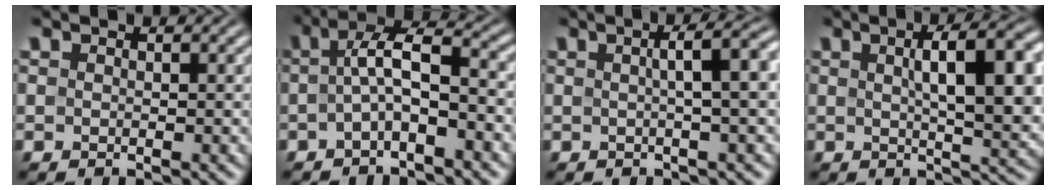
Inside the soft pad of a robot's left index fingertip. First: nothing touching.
{"total": 4.4, "force": [-0.5, 1.4, 4.2], "torque": [-0.074, 0.014, -0.016]}
{"total": 6.0, "force": [1.1, 1.6, 5.7], "torque": [-0.054, 0.019, 0.013]}
{"total": 10.0, "force": [2.2, 3.2, 9.2], "torque": [-0.123, 0.006, 0.035]}